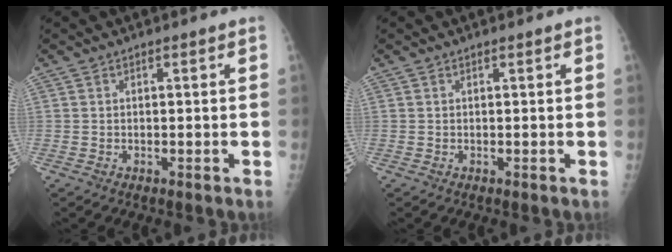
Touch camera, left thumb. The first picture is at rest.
{"total": 0.0}